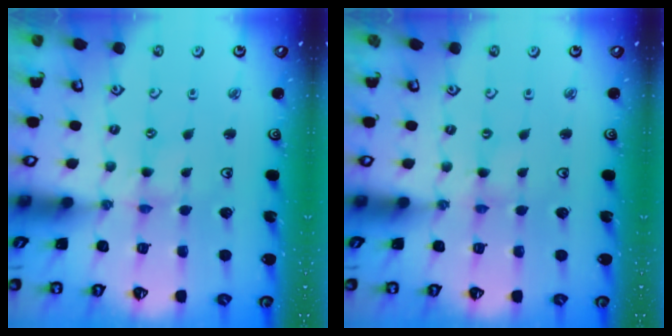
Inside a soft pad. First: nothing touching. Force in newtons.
{"total": 0.0}